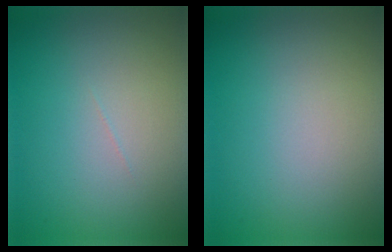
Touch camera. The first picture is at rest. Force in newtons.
{"total": 0.0}